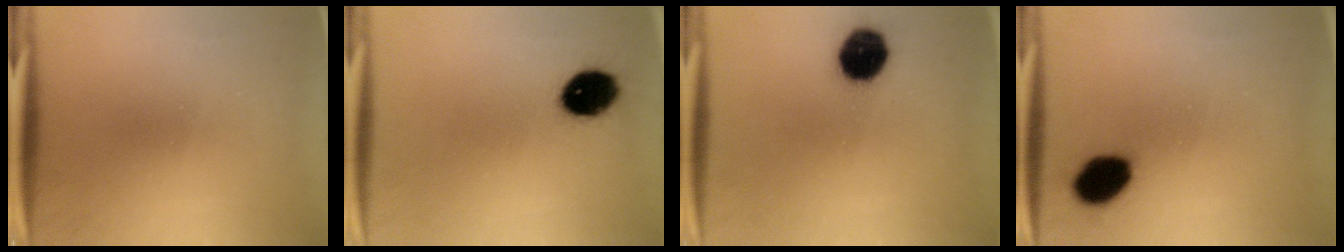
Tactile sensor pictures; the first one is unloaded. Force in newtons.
{"total": 10.8}
{"total": 11.9}
{"total": 8.7}